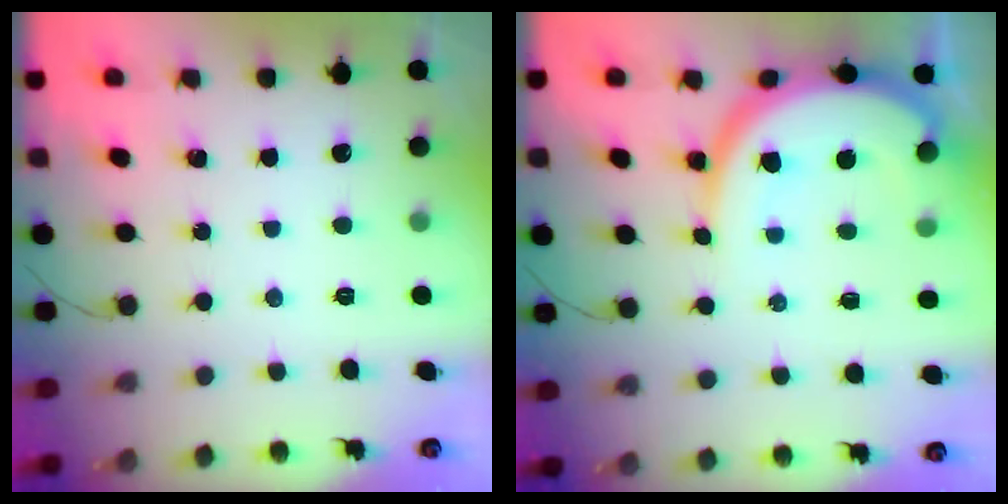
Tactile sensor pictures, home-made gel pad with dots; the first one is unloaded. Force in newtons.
{"total": 13.1, "press": 13.0, "slide": 1.0}